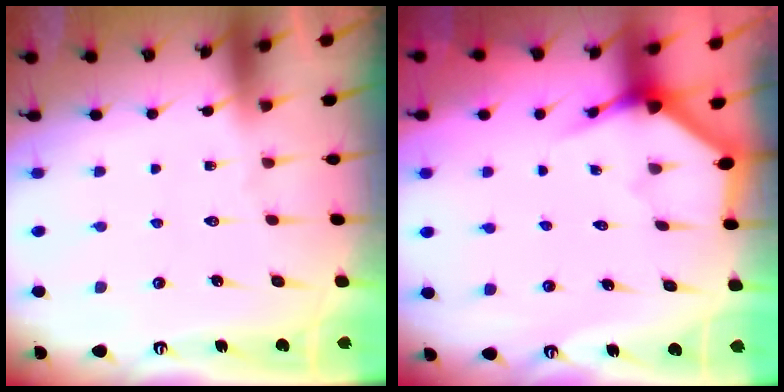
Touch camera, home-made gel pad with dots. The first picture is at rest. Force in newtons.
{"total": 3.6, "press": 3.6, "slide": 0.2}